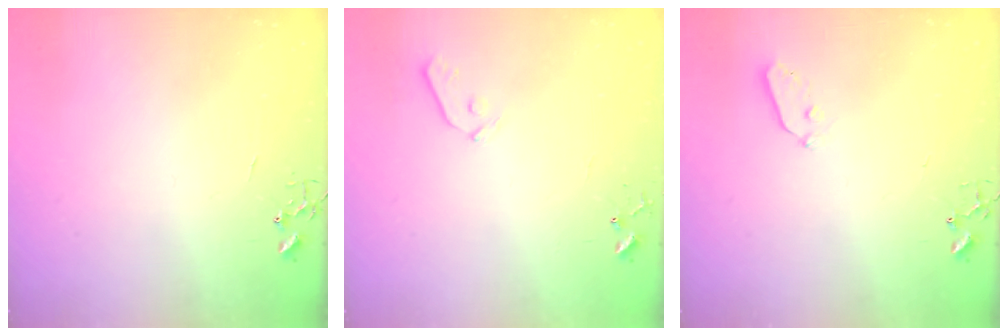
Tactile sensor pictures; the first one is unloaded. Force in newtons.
{"total": 5.5, "press": 5.5, "slide": 0.5}
{"total": 3.2, "press": 3.2, "slide": 0.5}